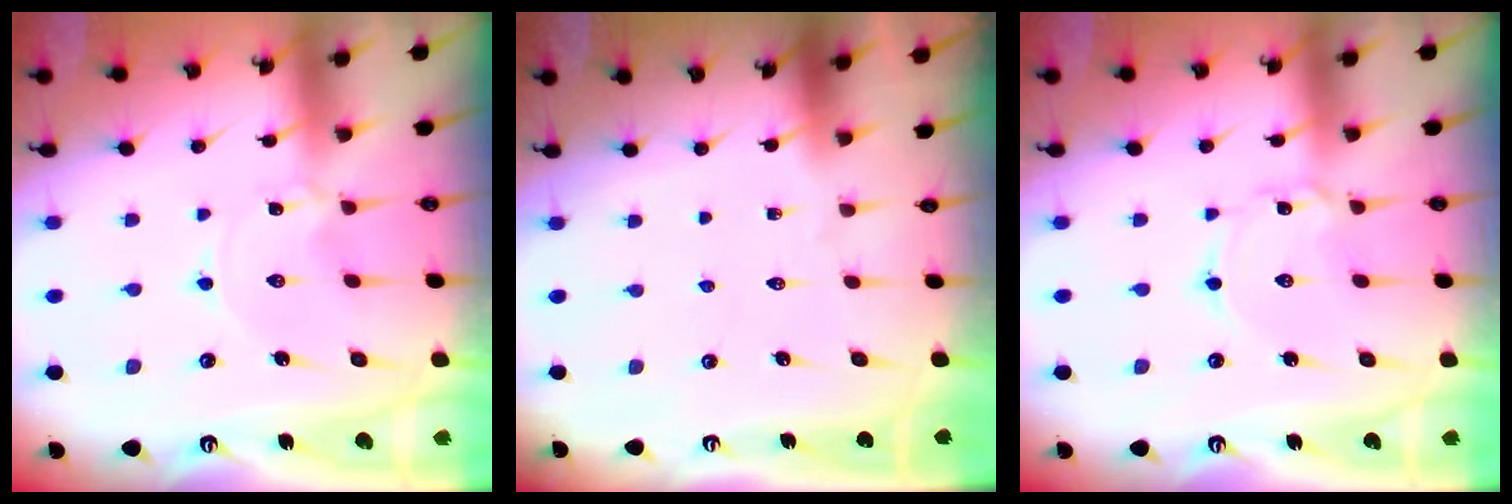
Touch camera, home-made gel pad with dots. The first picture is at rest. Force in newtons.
{"total": 0.0}
{"total": 2.3, "press": 2.3, "slide": 0.2}